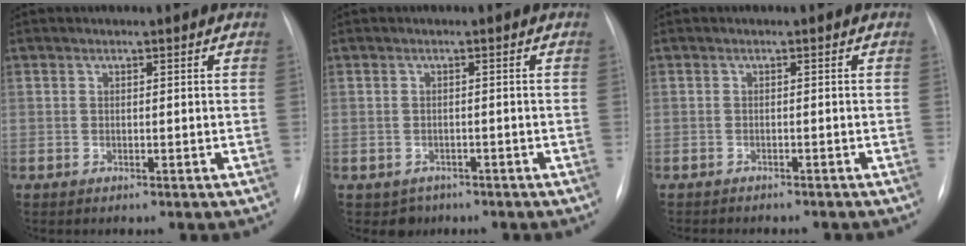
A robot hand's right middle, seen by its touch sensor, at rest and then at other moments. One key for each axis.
{"total": 2.3, "fx": -1.4, "fy": 1.8, "fz": 0.0, "tx": -0.002, "ty": 0.007, "tz": -0.016}
{"total": 5.9, "fx": -5.2, "fy": 1.5, "fz": 2.3, "tx": -0.025, "ty": -0.002, "tz": -0.061}